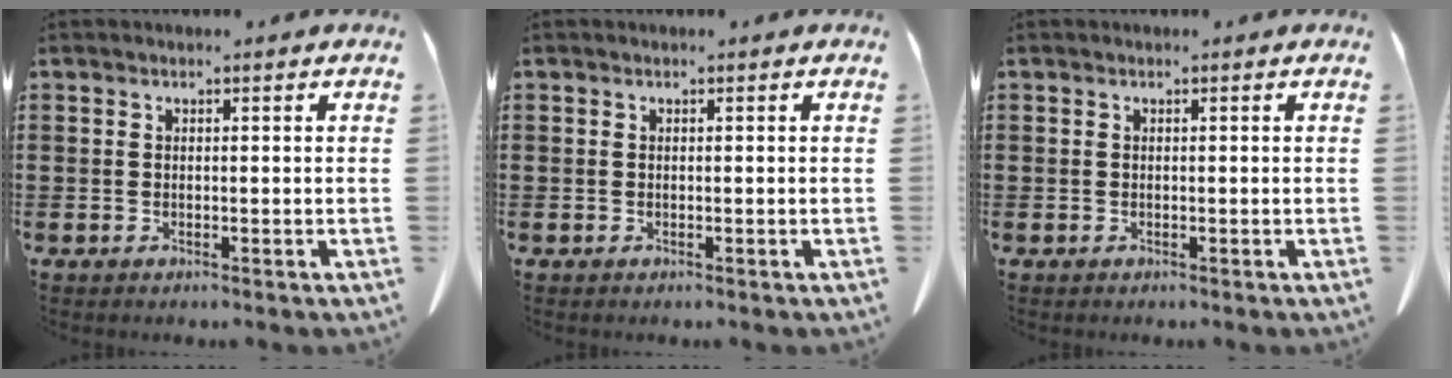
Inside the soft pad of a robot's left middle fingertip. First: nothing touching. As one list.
[{"total": 0.0}, {"total": 0.0}]